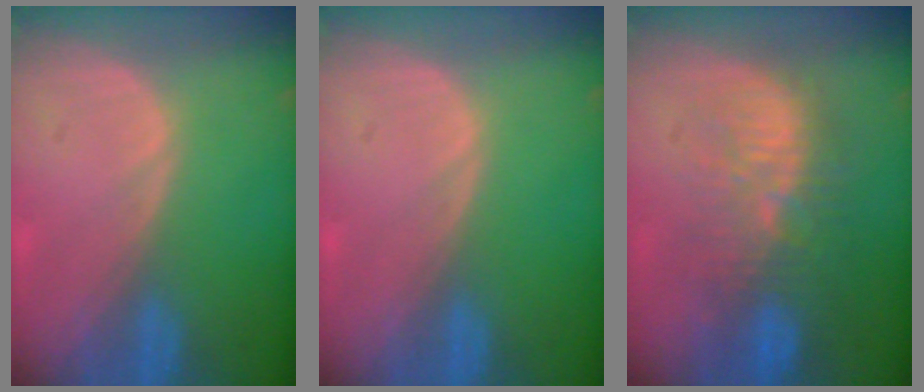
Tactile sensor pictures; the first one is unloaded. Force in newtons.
{"total": 0.0}
{"total": 10.4, "press": 9.3, "slide": 4.5}